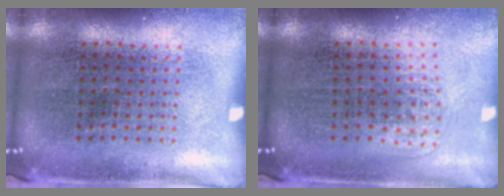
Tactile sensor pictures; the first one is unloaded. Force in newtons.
{"total": 1.0, "press": 0.6, "slide": 0.8}